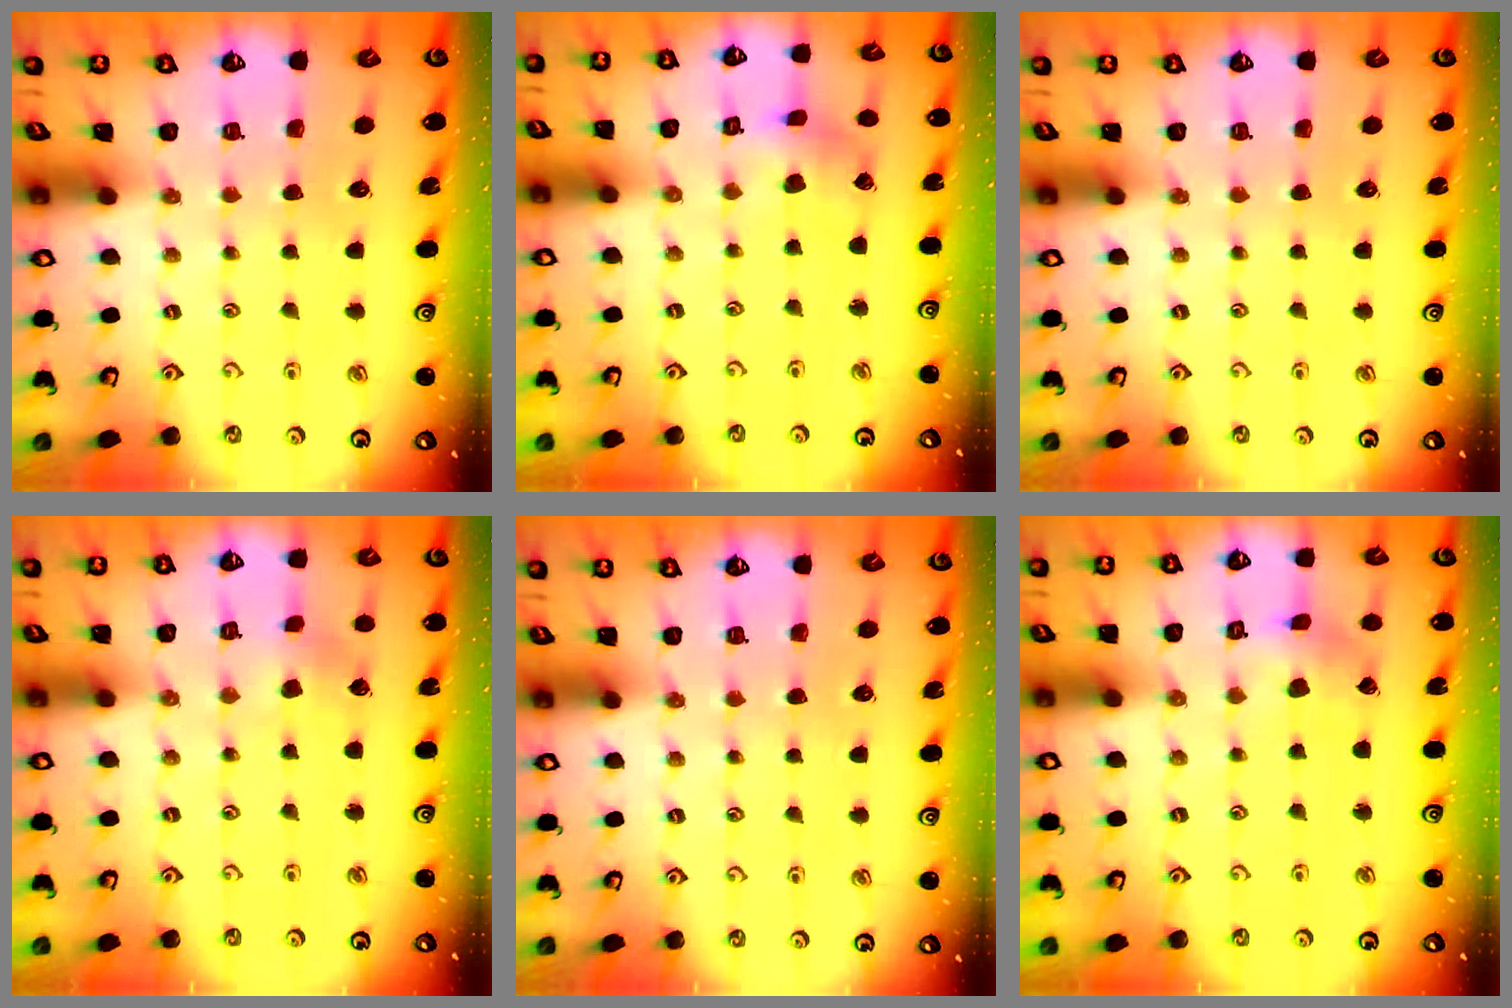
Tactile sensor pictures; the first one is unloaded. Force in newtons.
{"total": 2.6, "press": 2.6, "slide": 0.5}
{"total": 0.0}
{"total": 1.9, "press": 1.9, "slide": 0.2}
{"total": 0.0}
{"total": 2.4, "press": 2.3, "slide": 0.4}